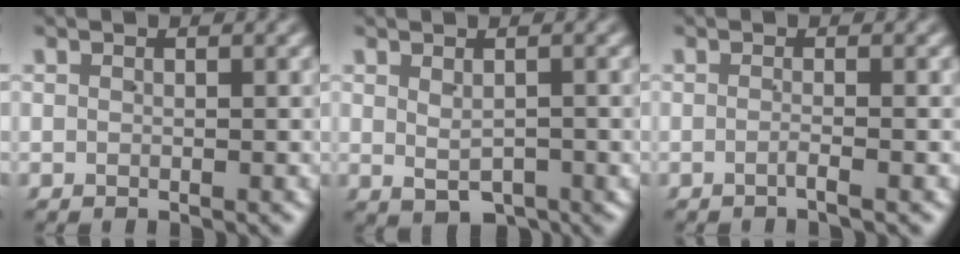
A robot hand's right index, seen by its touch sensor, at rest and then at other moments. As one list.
[{"total": 2.3, "force": [-0.7, 1.3, 1.8], "torque": [-0.018, -0.016, 0.001]}, {"total": 1.1, "force": [-0.9, -0.3, 0.6], "torque": [-0.015, 0.001, -0.021]}]